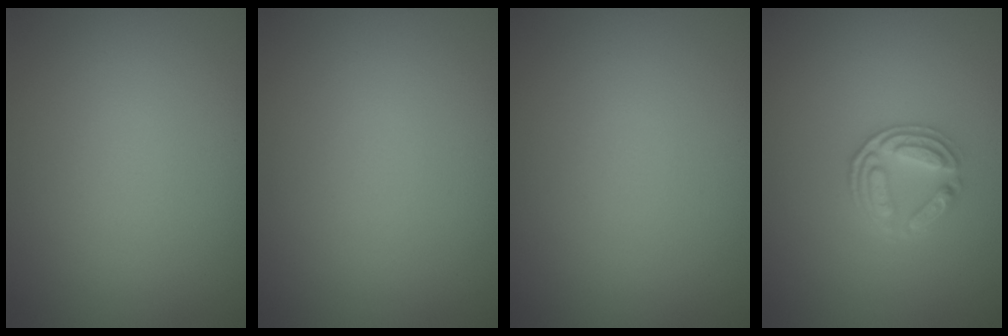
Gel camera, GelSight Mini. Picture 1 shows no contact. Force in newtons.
{"total": 0.0}
{"total": 0.0}
{"total": 3.1, "press": 2.6, "slide": 1.6}